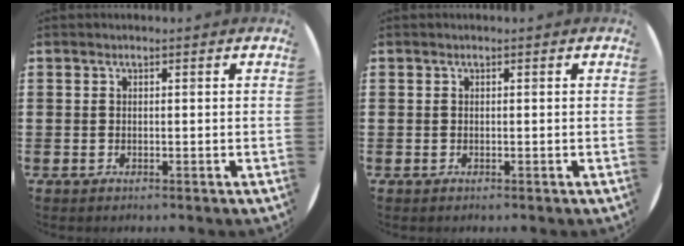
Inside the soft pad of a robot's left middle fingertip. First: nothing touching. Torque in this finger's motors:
{"motor_torque": [0.76, -0.69, 0.07, 0.02]}